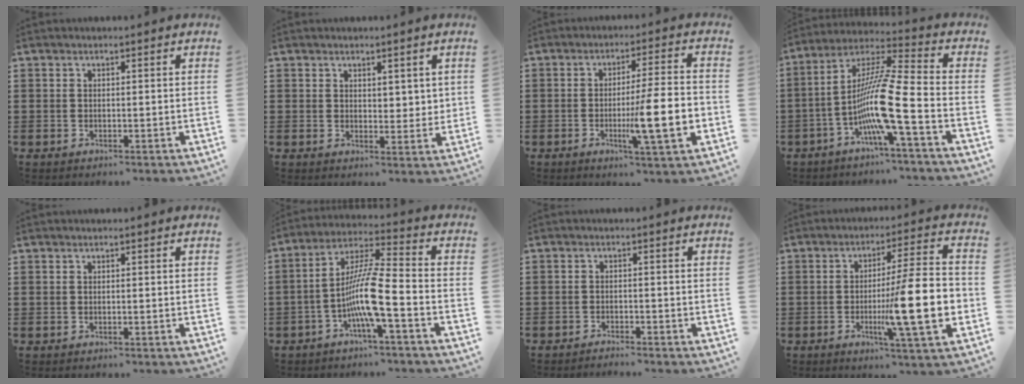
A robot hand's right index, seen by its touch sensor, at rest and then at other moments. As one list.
[{"total": 2.8, "force": [2.0, 1.9, 0.6], "torque": [-0.002, 0.003, 0.035]}, {"total": 11.5, "force": [-2.7, 1.2, 11.1], "torque": [-0.172, -0.014, -0.049]}, {"total": 12.0, "force": [-4.9, 0.1, 11.0], "torque": [-0.237, -0.023, -0.106]}, {"total": 0.0}, {"total": 9.8, "force": [-3.7, 1.0, 9.0], "torque": [-0.194, -0.013, -0.078]}, {"total": 1.4, "force": [-1.4, 0.0, 0.0], "torque": [-0.003, 0.005, -0.030]}, {"total": 15.1, "force": [-3.1, 1.9, 14.6], "torque": [-0.222, -0.015, -0.059]}]